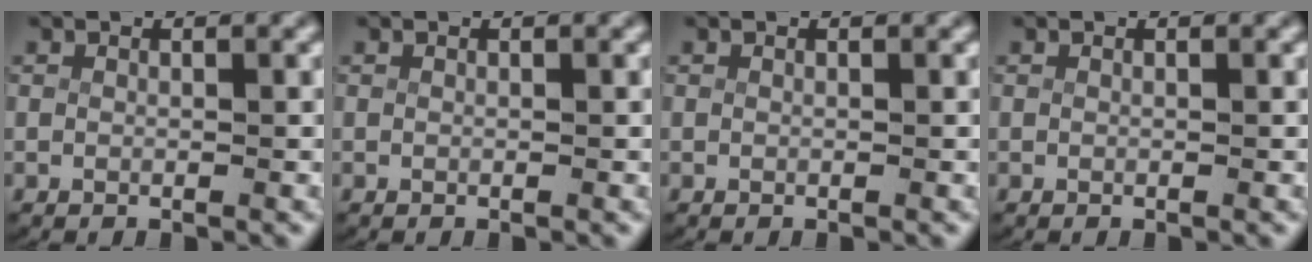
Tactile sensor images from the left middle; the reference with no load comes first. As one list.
[{"total": 0.0}, {"total": 0.0}, {"total": 0.0}]